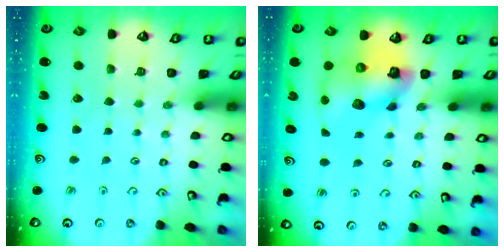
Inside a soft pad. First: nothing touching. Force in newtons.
{"total": 13.7, "press": 13.6, "slide": 1.7}